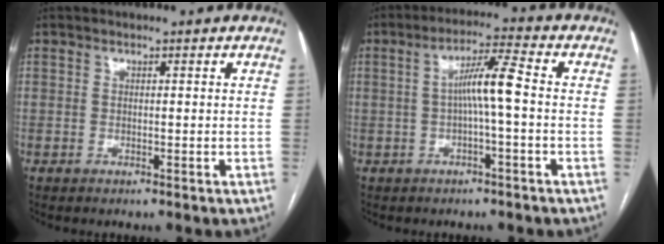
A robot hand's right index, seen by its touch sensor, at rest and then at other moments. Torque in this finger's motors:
{"motor_torque": [0.82, -0.02, 0.37, 0.09]}